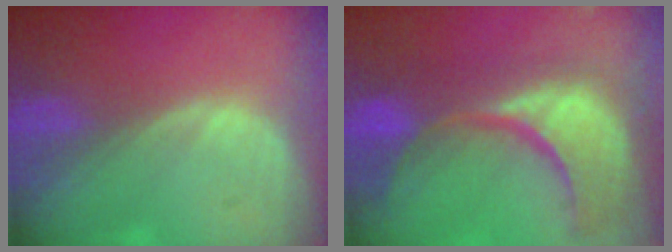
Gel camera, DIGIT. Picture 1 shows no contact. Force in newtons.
{"total": 15.1, "press": 12.0, "slide": 9.1}